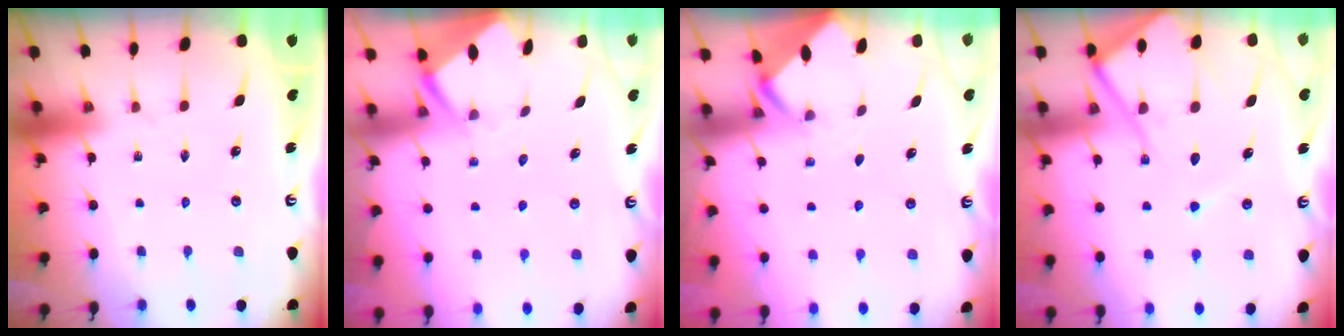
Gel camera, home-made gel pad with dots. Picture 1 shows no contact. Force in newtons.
{"total": 3.3, "press": 3.3, "slide": 0.3}
{"total": 2.0, "press": 2.0, "slide": 0.2}
{"total": 13.5, "press": 13.4, "slide": 1.4}